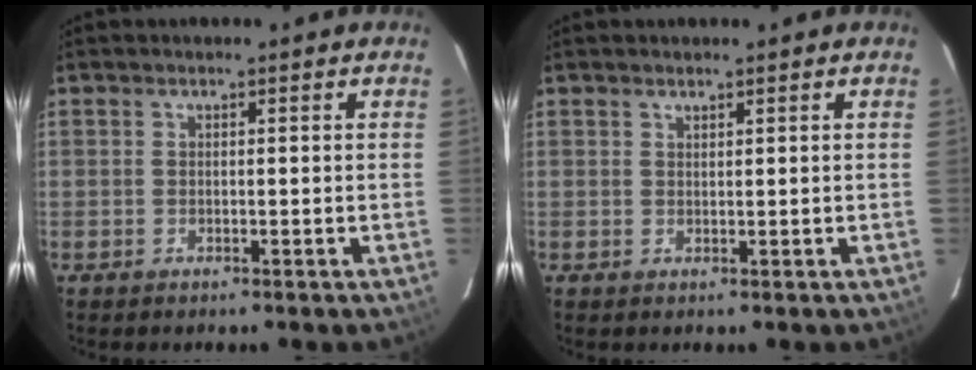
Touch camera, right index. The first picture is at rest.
{"total": 0.6, "force": [0.6, 0.2, 0.1], "torque": [-0.001, 0.001, 0.011]}